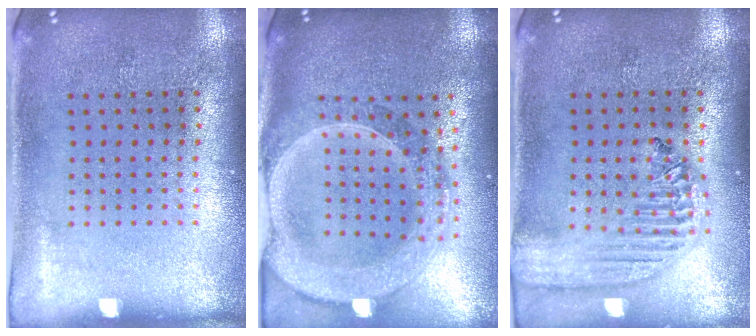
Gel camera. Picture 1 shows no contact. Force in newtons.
{"total": 2.8, "press": 2.4, "slide": 1.4}
{"total": 2.1, "press": 1.9, "slide": 1.0}